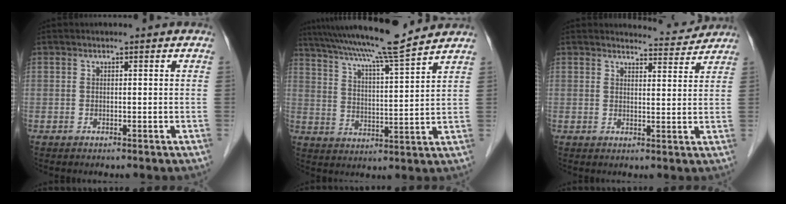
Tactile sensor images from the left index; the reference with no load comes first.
{"total": 15.2, "force": [13.2, -0.5, 7.5], "torque": [-0.134, 0.009, 0.202]}
{"total": 4.2, "force": [4.1, 0.3, -0.8], "torque": [0.002, -0.011, 0.047]}